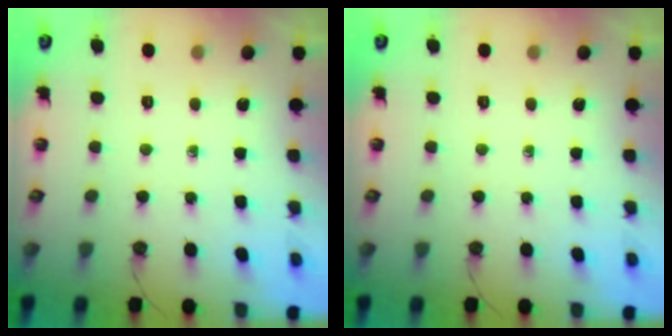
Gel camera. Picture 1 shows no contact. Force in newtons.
{"total": 0.0}